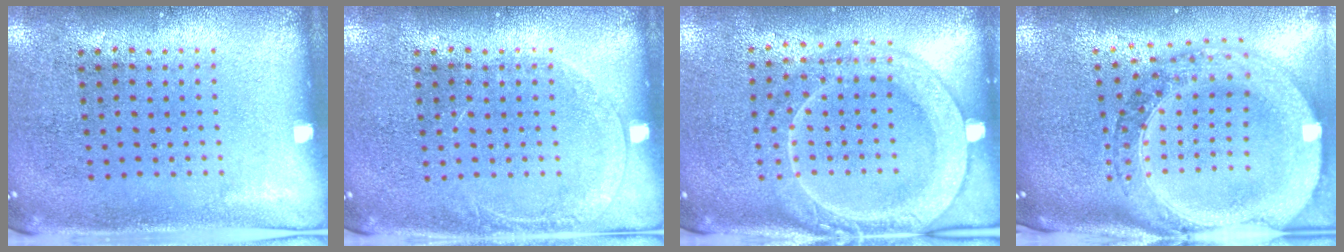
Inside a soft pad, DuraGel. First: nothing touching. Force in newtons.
{"total": 1.2, "press": 1.1, "slide": 0.1}
{"total": 2.3, "press": 2.1, "slide": 0.8}
{"total": 3.8, "press": 2.9, "slide": 2.4}